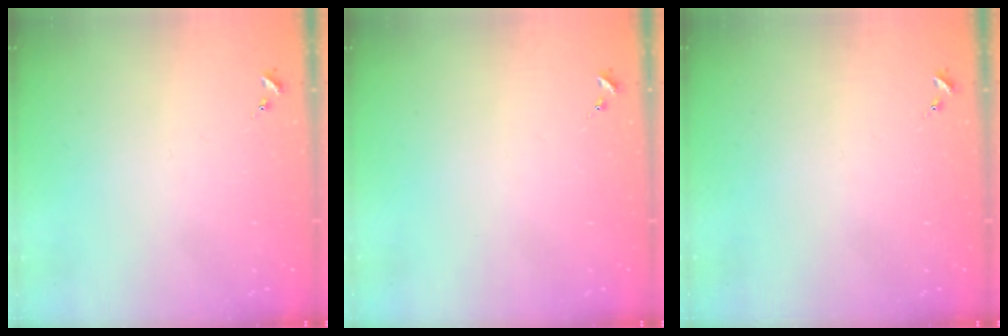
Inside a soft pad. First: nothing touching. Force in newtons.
{"total": 0.0}
{"total": 0.0}